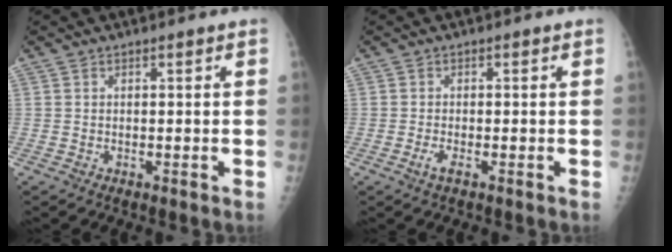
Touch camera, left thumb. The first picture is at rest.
{"total": 1.7, "force": [-0.8, 0.4, 1.5], "torque": [-0.036, 0.000, -0.019]}